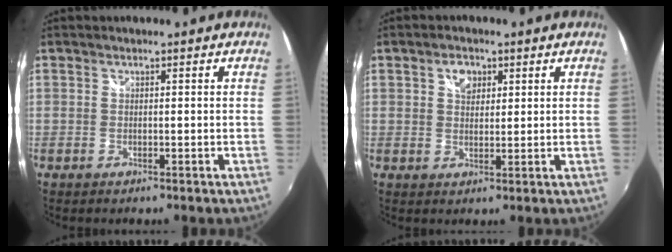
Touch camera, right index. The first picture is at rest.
{"total": 3.6, "force": [1.7, 2.5, 2.0], "torque": [-0.028, 0.008, 0.028]}